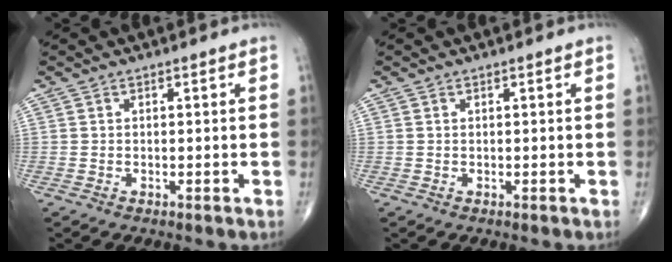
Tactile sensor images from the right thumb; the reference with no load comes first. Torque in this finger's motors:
{"motor_torque": [0.14, 0.02, 0.05, -0.12, 0.01]}